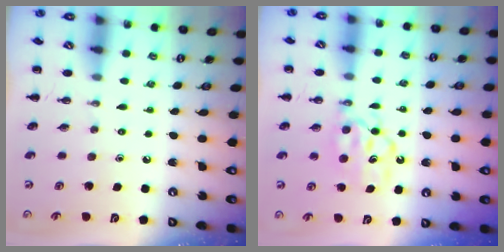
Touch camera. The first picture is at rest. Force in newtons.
{"total": 7.9, "press": 7.9, "slide": 0.6}